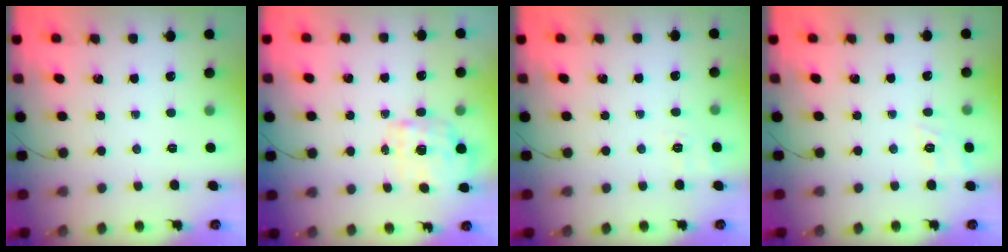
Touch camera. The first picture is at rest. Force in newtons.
{"total": 2.4, "press": 2.1, "slide": 1.2}
{"total": 2.6, "press": 1.6, "slide": 2.1}
{"total": 8.7, "press": 8.6, "slide": 1.4}